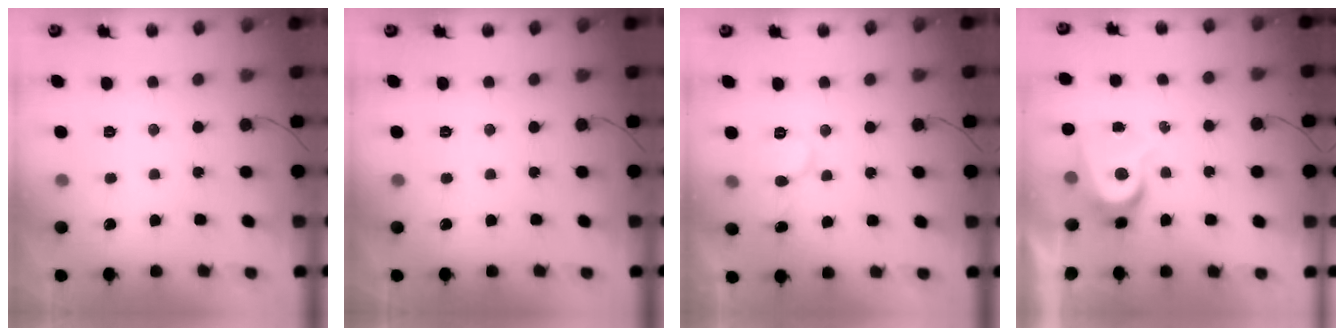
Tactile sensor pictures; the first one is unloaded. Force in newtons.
{"total": 0.0}
{"total": 7.9, "press": 7.9, "slide": 0.8}
{"total": 6.6, "press": 6.6, "slide": 0.5}